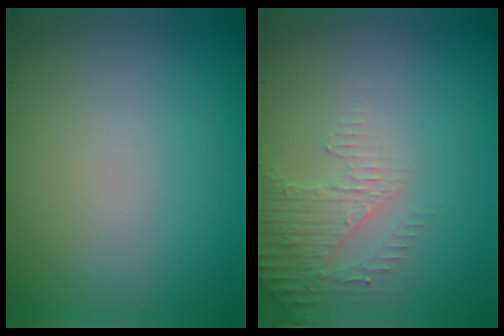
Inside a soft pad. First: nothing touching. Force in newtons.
{"total": 2.6, "press": 2.5, "slide": 0.7}